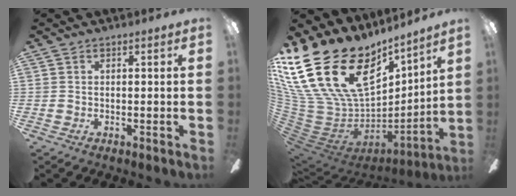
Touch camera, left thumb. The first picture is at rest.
{"total": 29.3, "force": [14.3, 17.7, 18.5], "torque": [-0.379, -0.108, 0.302]}